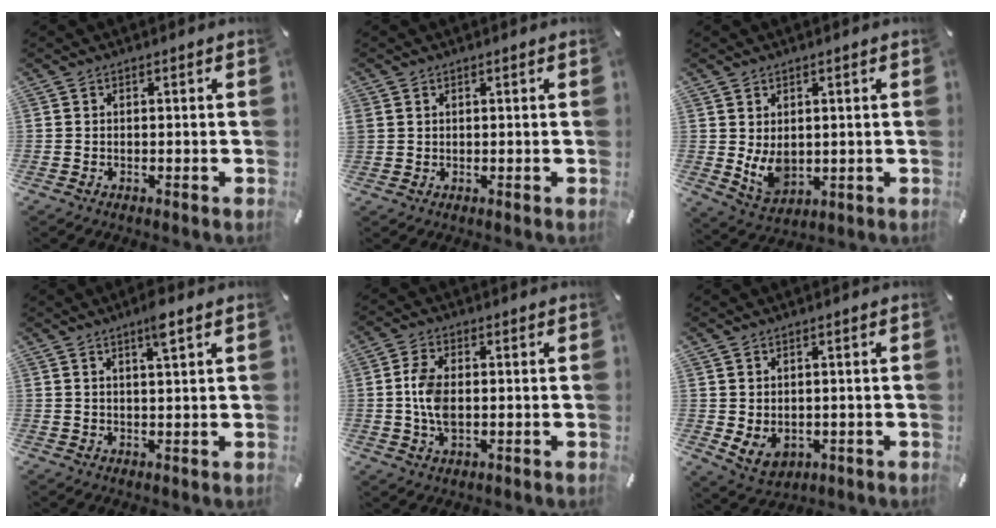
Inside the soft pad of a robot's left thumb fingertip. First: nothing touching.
{"total": 1.5, "force": [0.7, 1.3, 0.0], "torque": [-0.001, 0.003, 0.013]}
{"total": 6.7, "force": [0.9, 5.3, 4.0], "torque": [-0.085, -0.009, 0.018]}
{"total": 4.3, "force": [2.6, 0.4, 3.5], "torque": [-0.067, -0.002, 0.041]}
{"total": 6.7, "force": [-0.1, 3.9, 5.4], "torque": [-0.129, 0.002, -0.007]}
{"total": 4.6, "force": [0.3, 4.0, 2.3], "torque": [-0.039, -0.007, 0.006]}